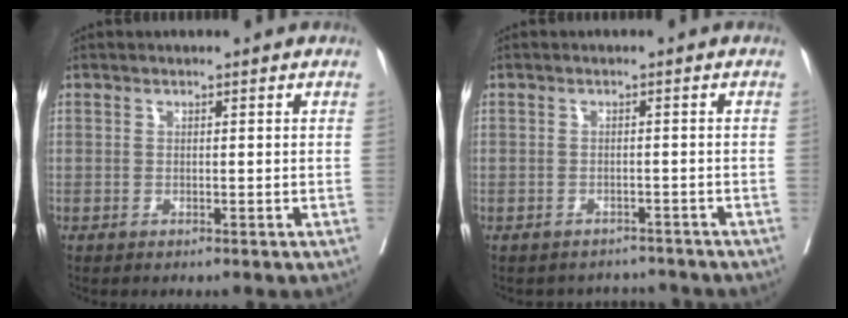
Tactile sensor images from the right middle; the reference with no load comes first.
{"total": 3.6, "force": [-3.4, 1.0, -0.9], "torque": [0.014, 0.009, -0.046]}